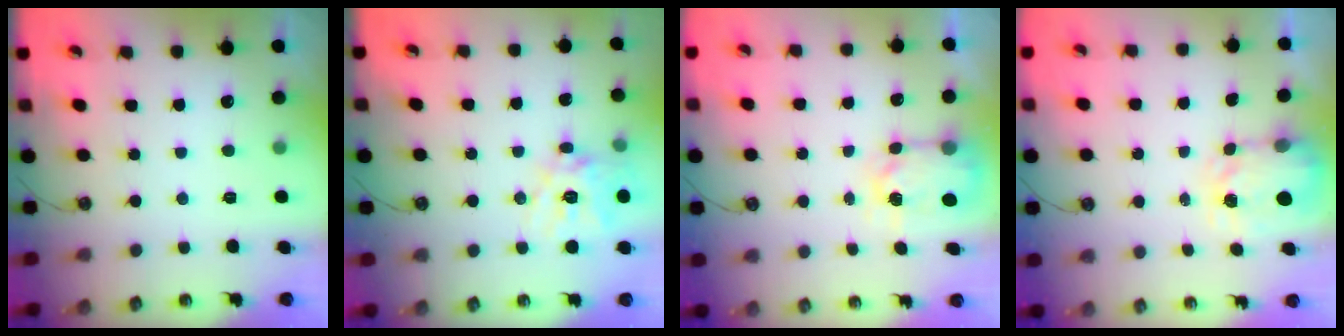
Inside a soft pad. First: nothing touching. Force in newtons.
{"total": 14.9, "press": 14.8, "slide": 1.9}
{"total": 6.1, "press": 6.1, "slide": 0.4}
{"total": 3.9, "press": 3.8, "slide": 0.6}